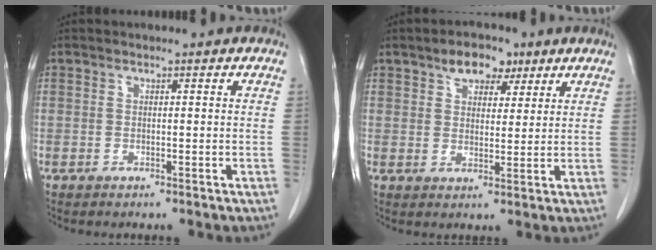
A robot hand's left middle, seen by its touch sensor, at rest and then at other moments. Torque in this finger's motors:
{"motor_torque": [0.34, -0.28, 0.05, 0.04]}